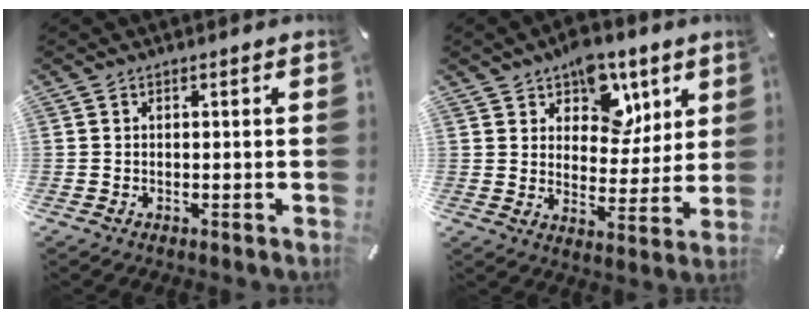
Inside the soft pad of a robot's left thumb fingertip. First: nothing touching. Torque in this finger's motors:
{"motor_torque": [1.94, 1.84, 1.21, -1.22, 0.31]}